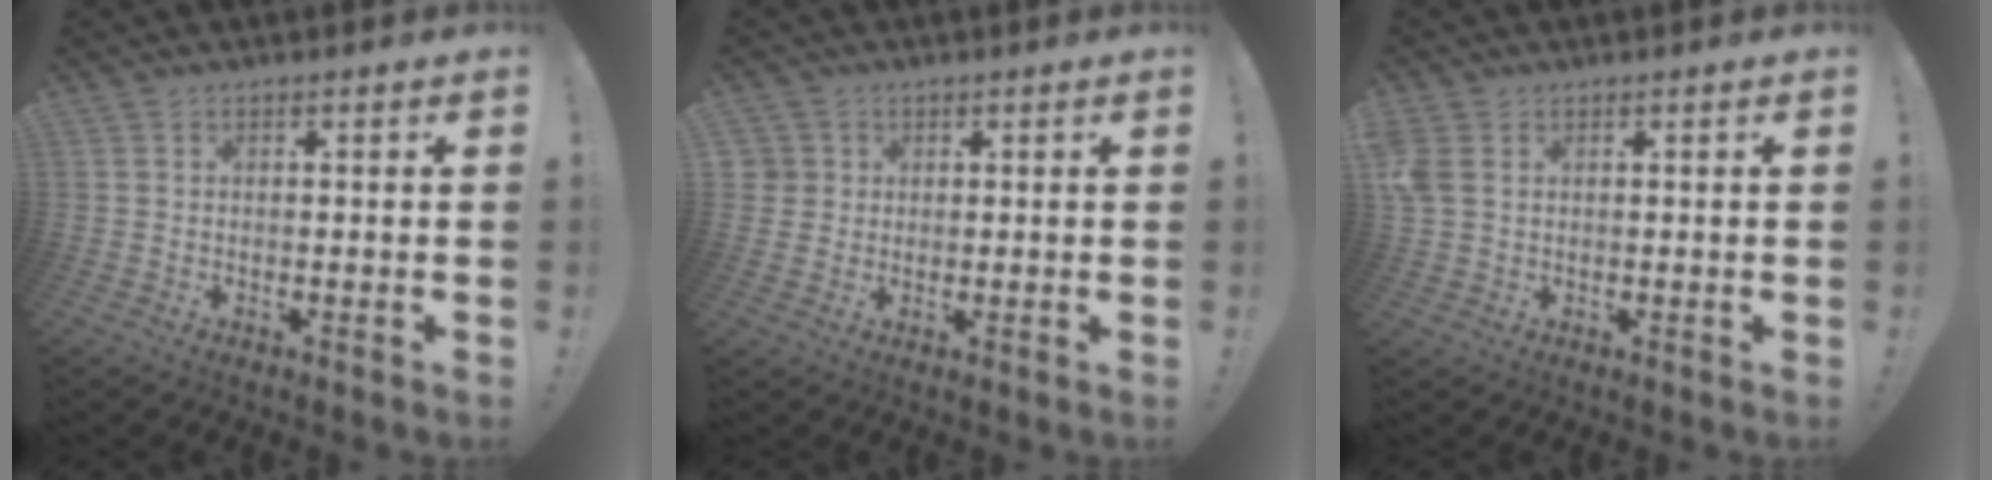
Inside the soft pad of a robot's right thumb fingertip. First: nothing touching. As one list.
[{"total": 3.0, "force": [1.1, 2.8, 0.4], "torque": [-0.002, -0.004, 0.019]}, {"total": 4.4, "force": [1.4, 3.0, 2.8], "torque": [-0.068, 0.001, 0.029]}]